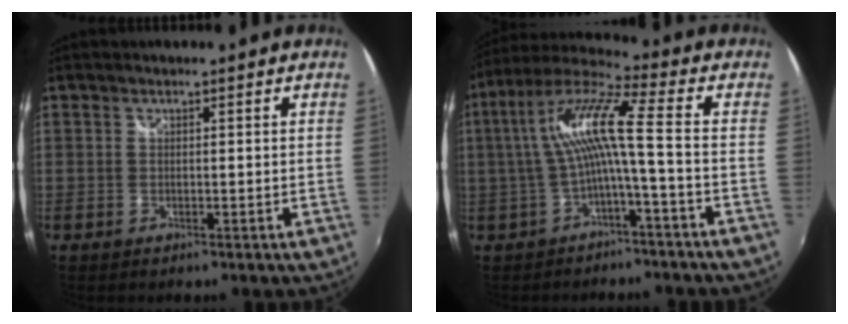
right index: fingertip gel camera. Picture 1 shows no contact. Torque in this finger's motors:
{"motor_torque": [1.20, -0.18, 0.81, 0.21]}